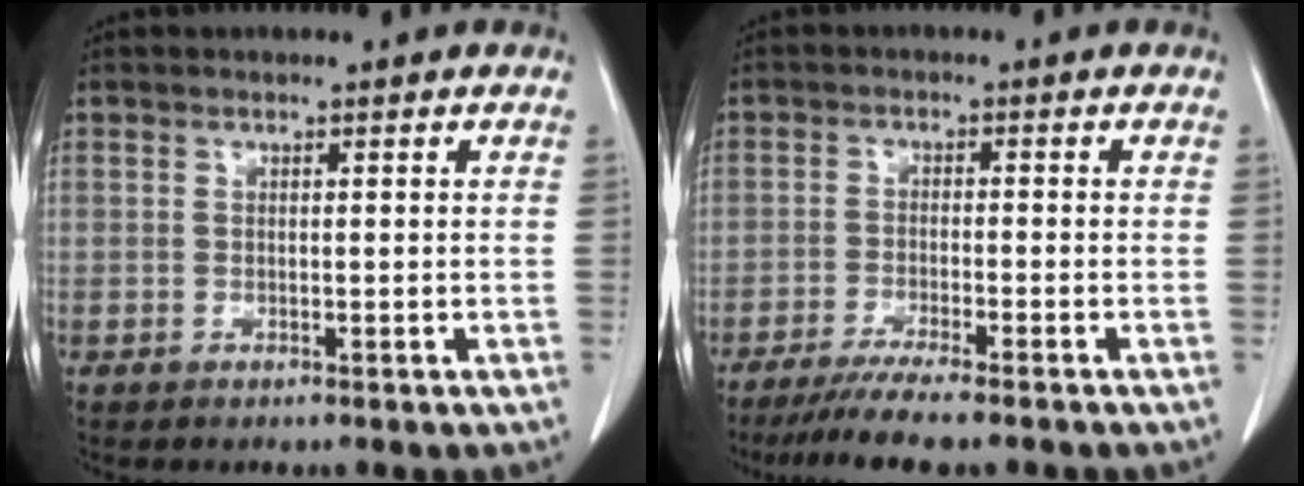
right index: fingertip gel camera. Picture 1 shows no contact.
{"total": 8.0, "force": [-6.5, -0.1, 4.6], "torque": [-0.066, -0.020, -0.104]}